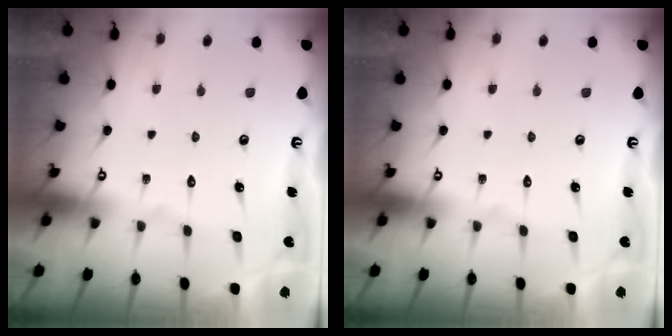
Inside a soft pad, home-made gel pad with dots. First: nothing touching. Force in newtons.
{"total": 0.0}